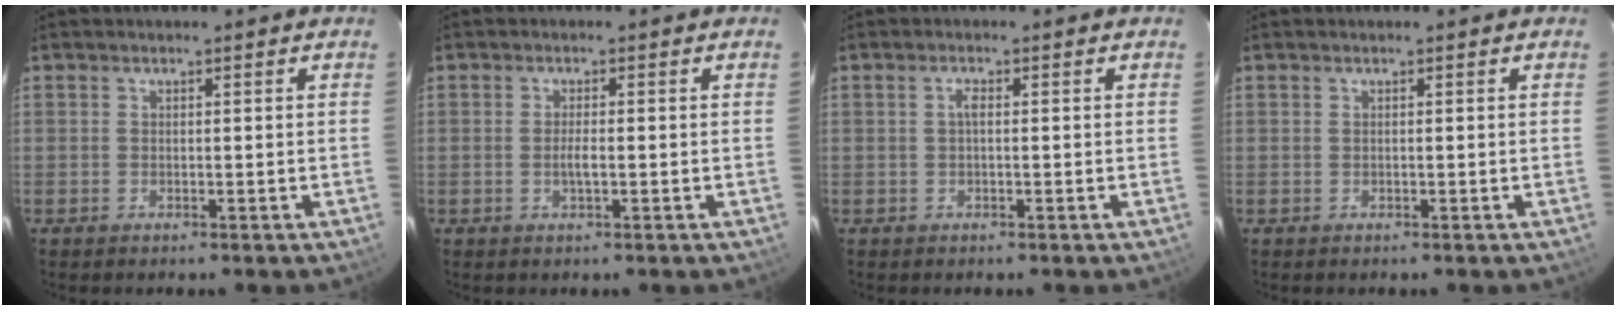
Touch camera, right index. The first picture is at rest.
{"total": 1.9, "force": [-0.4, 0.4, 1.8], "torque": [-0.036, -0.003, -0.008]}
{"total": 1.2, "force": [0.0, 0.5, 1.2], "torque": [-0.023, 0.006, -0.002]}
{"total": 0.0}